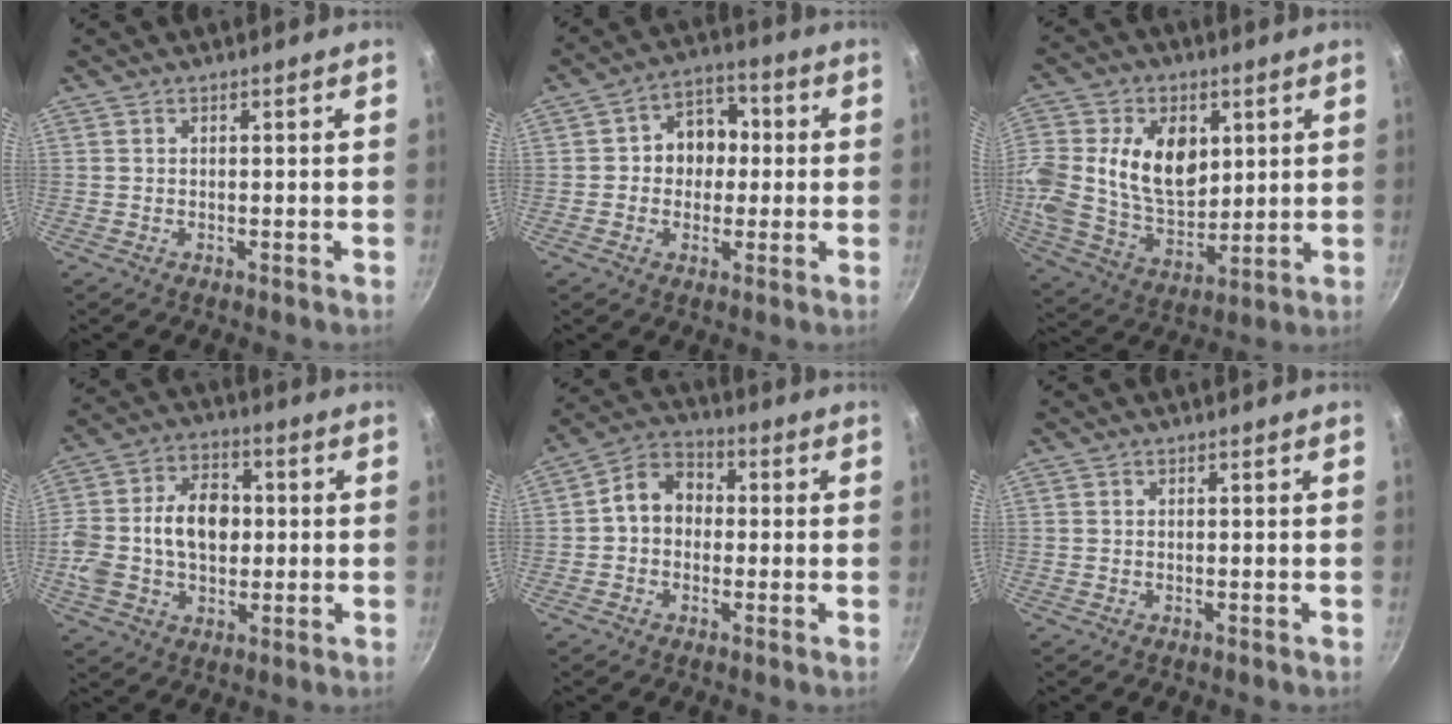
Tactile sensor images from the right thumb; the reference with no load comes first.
{"total": 9.3, "force": [0.4, 7.6, 5.2], "torque": [-0.024, 0.019, -0.007]}
{"total": 21.0, "force": [4.6, 14.9, 14.1], "torque": [-0.279, -0.004, 0.086]}
{"total": 15.9, "force": [0.1, 11.1, 11.3], "torque": [-0.180, 0.026, -0.010]}
{"total": 8.4, "force": [0.1, 6.7, 4.9], "torque": [-0.052, 0.026, -0.020]}
{"total": 0.0}